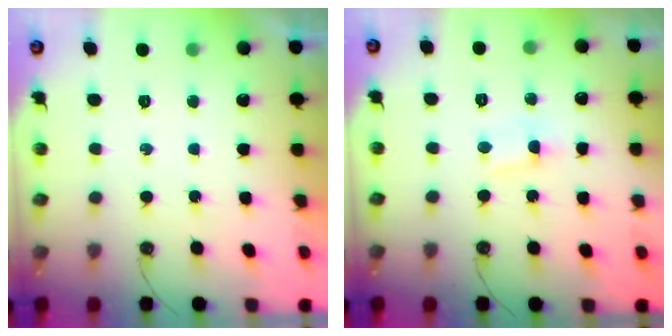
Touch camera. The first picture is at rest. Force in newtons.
{"total": 2.7, "press": 2.7, "slide": 0.4}